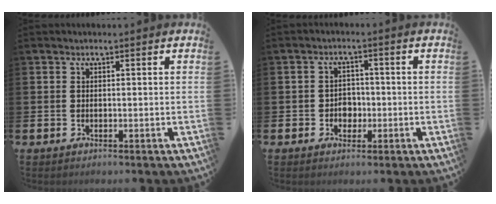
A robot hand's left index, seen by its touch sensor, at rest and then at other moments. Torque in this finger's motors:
{"motor_torque": [0.21, 0.31, 0.05, 0.01]}